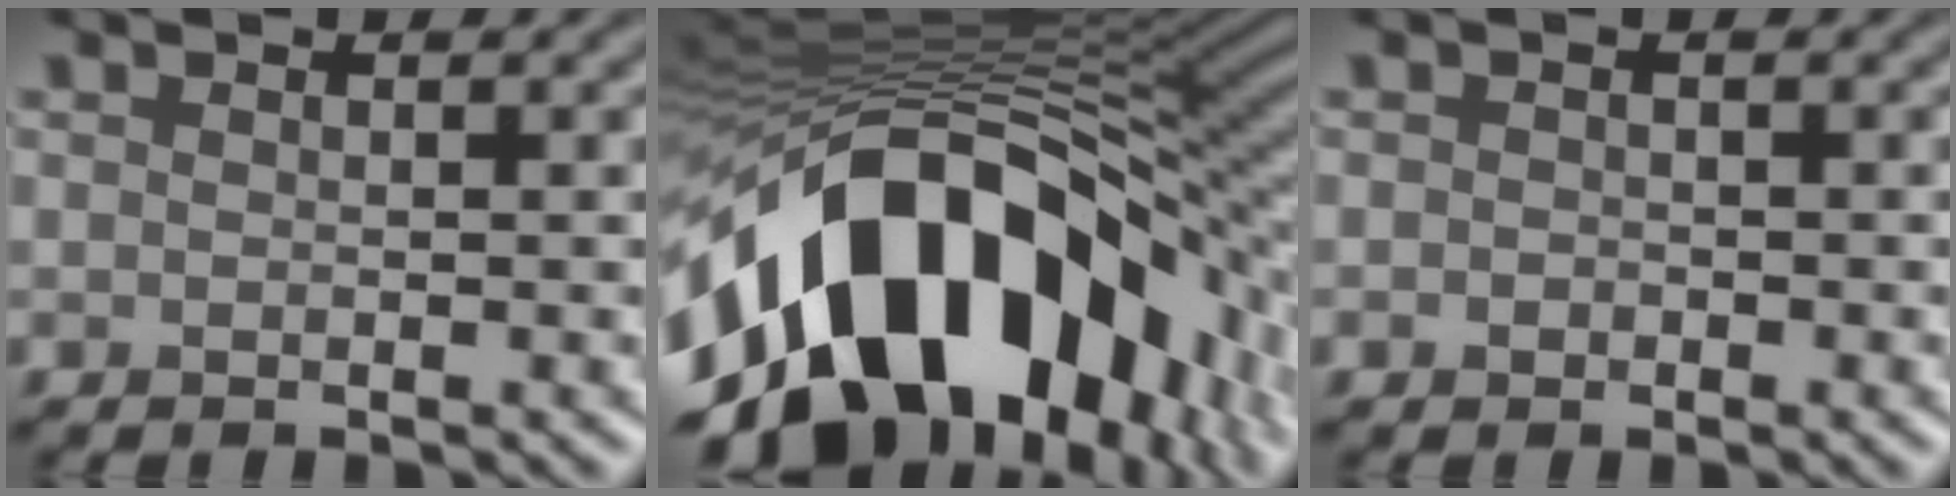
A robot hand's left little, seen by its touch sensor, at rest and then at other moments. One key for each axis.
{"total": 17.0, "fx": -6.9, "fy": 9.8, "fz": 12.1, "tx": -0.195, "ty": -0.008, "tz": -0.098}
{"total": 0.7, "fx": -0.3, "fy": 0.6, "fz": 0.2, "tx": -0.002, "ty": -0.002, "tz": -0.006}